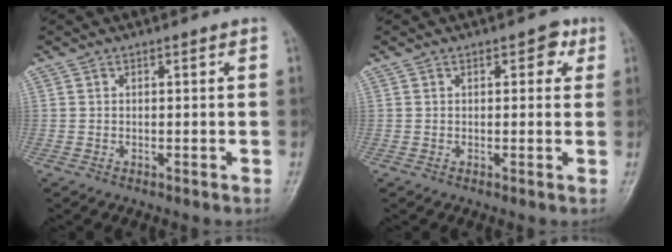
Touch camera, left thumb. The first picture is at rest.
{"total": 2.9, "force": [1.2, 1.7, 2.0], "torque": [-0.005, 0.001, 0.008]}